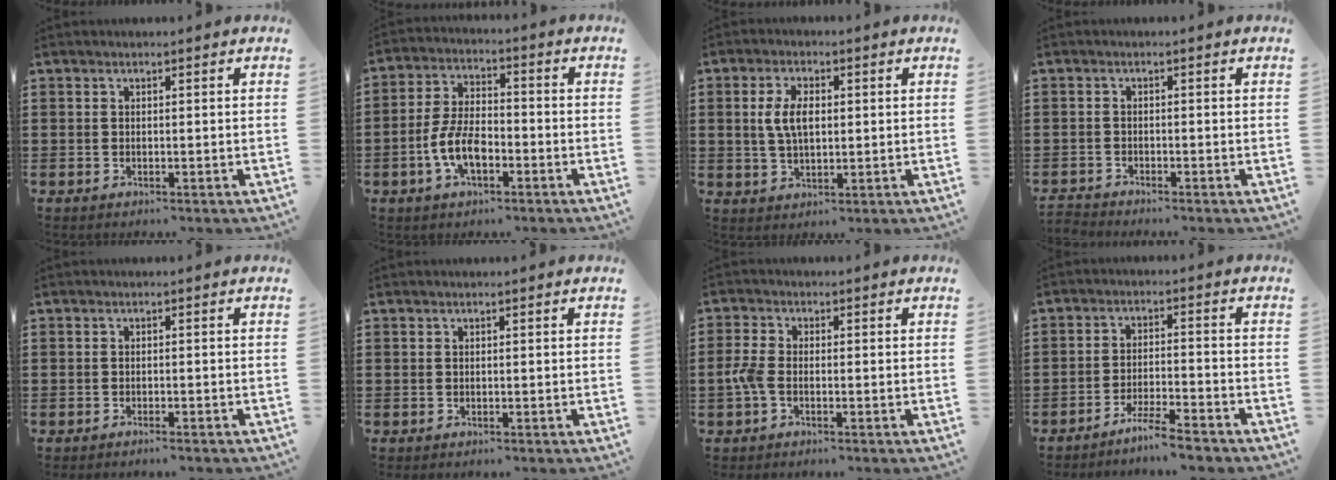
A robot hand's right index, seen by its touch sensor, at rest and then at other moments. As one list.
[{"total": 7.5, "force": [-2.7, 3.8, 5.8], "torque": [-0.140, 0.001, -0.059]}, {"total": 5.4, "force": [0.7, 2.7, 4.7], "torque": [-0.102, 0.008, 0.008]}, {"total": 1.6, "force": [-1.5, 0.0, -0.2], "torque": [0.001, 0.003, -0.034]}, {"total": 0.8, "force": [-0.8, -0.1, 0.2], "torque": [-0.005, 0.000, -0.016]}, {"total": 0.0}, {"total": 2.9, "force": [-1.0, 1.3, 2.4], "torque": [-0.066, -0.004, -0.025]}, {"total": 4.9, "force": [-4.5, -0.1, 1.9], "torque": [-0.040, -0.005, -0.088]}]